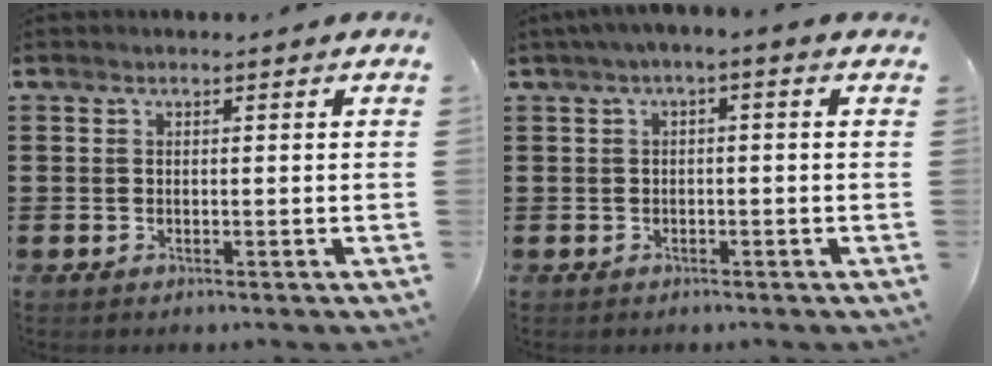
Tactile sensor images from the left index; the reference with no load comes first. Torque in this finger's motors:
{"motor_torque": [2.14, 0.00, 0.23, 0.02]}